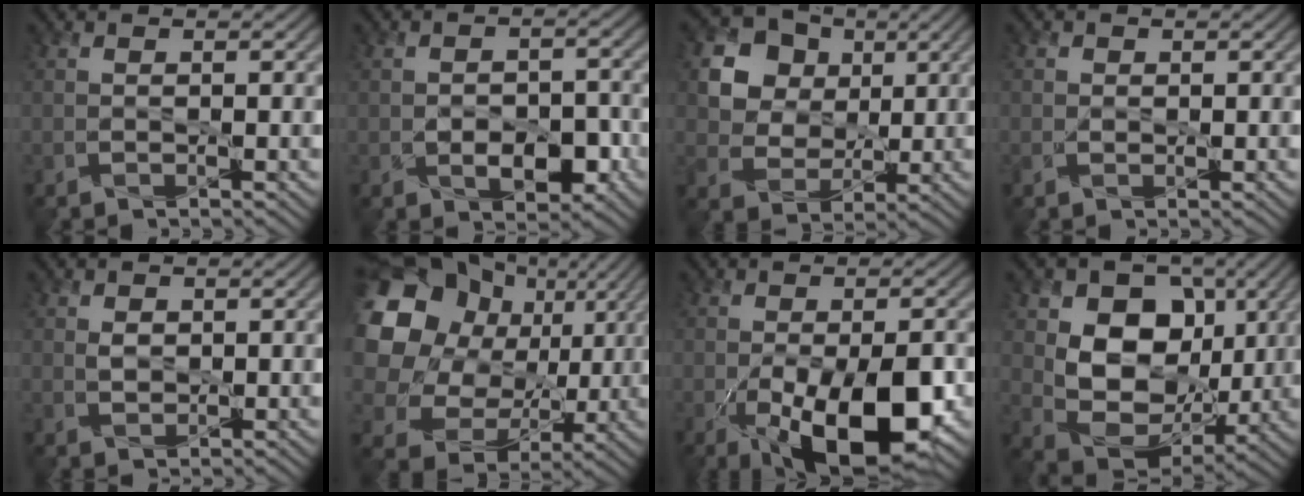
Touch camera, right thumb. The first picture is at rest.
{"total": 5.4, "force": [-1.8, 3.5, 3.7], "torque": [-0.056, -0.010, -0.026]}
{"total": 10.7, "force": [3.8, 8.8, 4.7], "torque": [-0.142, 0.015, 0.084]}
{"total": 1.1, "force": [0.1, 1.1, 0.3], "torque": [-0.007, -0.004, 0.000]}
{"total": 1.5, "force": [0.3, 1.2, 0.9], "torque": [-0.021, -0.003, 0.008]}
{"total": 21.1, "force": [6.1, 17.5, 10.2], "torque": [-0.297, 0.022, 0.123]}
{"total": 12.4, "force": [-4.4, 5.8, 10.1], "torque": [-0.175, -0.041, -0.058]}
{"total": 12.4, "force": [2.5, 9.4, 7.7], "torque": [-0.148, -0.011, 0.037]}